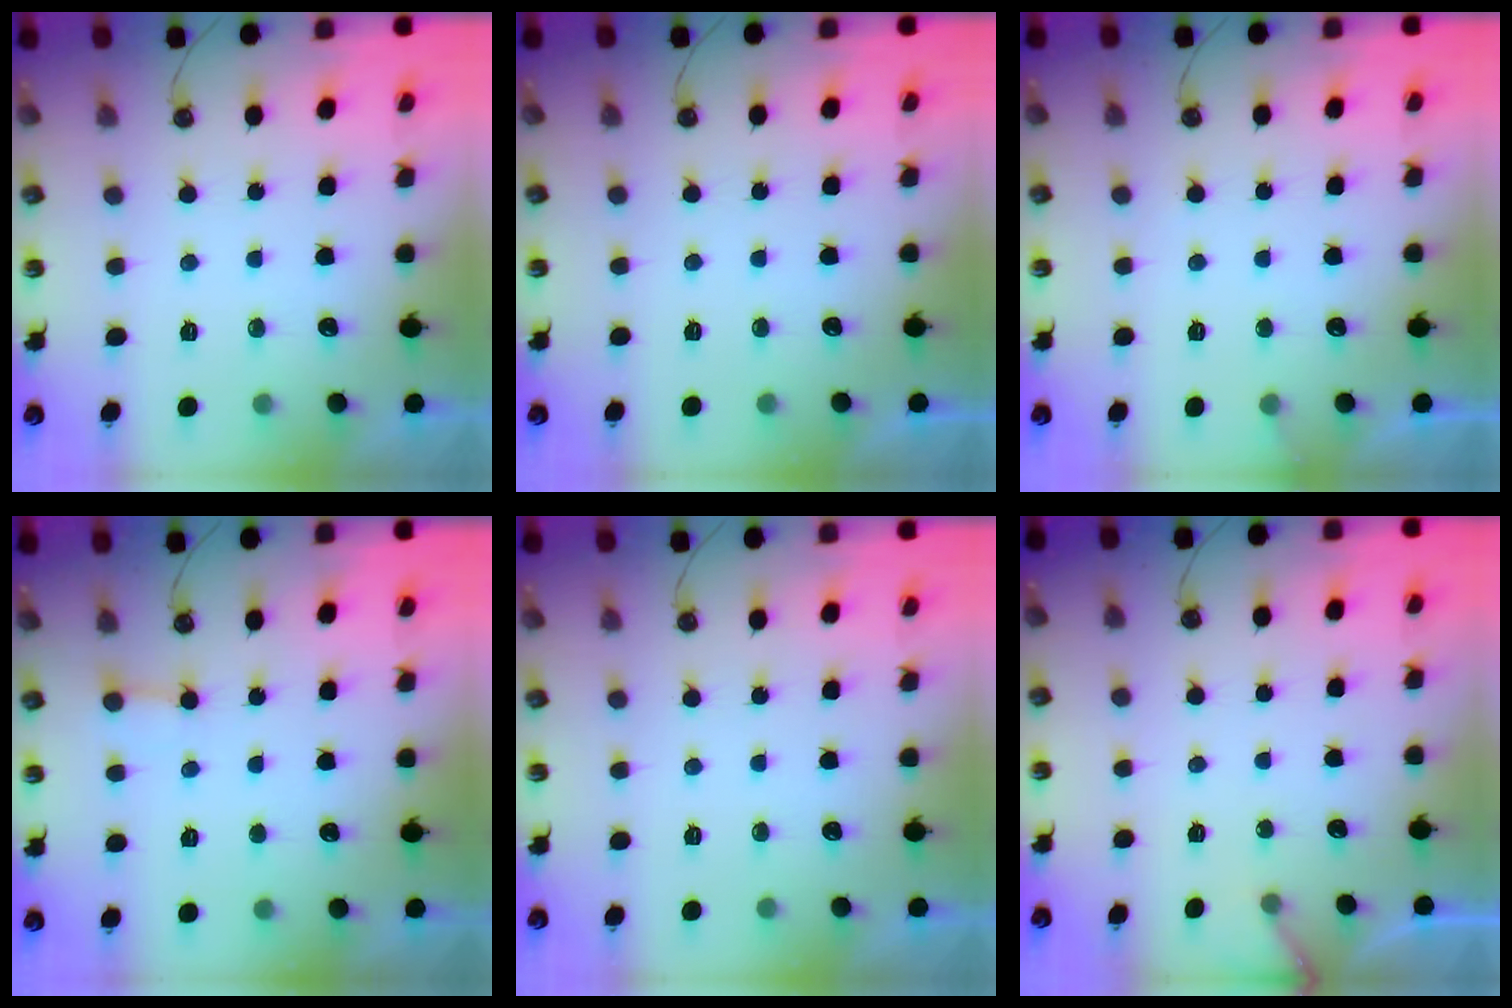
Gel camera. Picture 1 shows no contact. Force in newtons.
{"total": 0.0}
{"total": 4.5, "press": 4.5, "slide": 0.3}
{"total": 2.8, "press": 2.8, "slide": 0.4}
{"total": 0.0}
{"total": 4.0, "press": 4.0, "slide": 0.3}